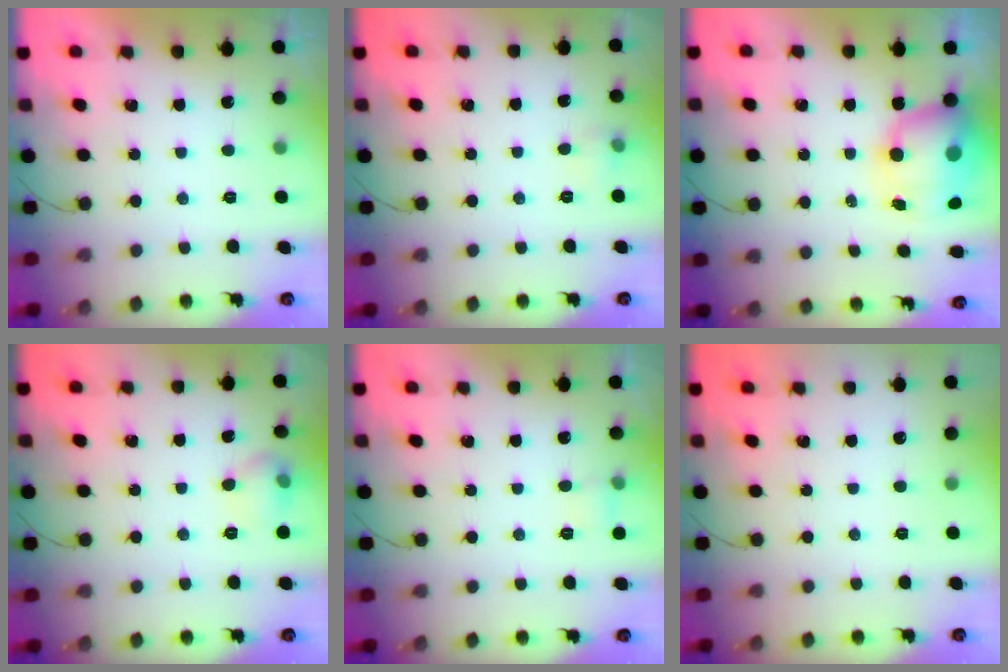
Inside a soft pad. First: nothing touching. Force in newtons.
{"total": 4.2, "press": 3.9, "slide": 1.6}
{"total": 12.2, "press": 11.8, "slide": 3.0}
{"total": 6.5, "press": 6.3, "slide": 1.4}
{"total": 3.8, "press": 3.6, "slide": 1.2}
{"total": 0.0}